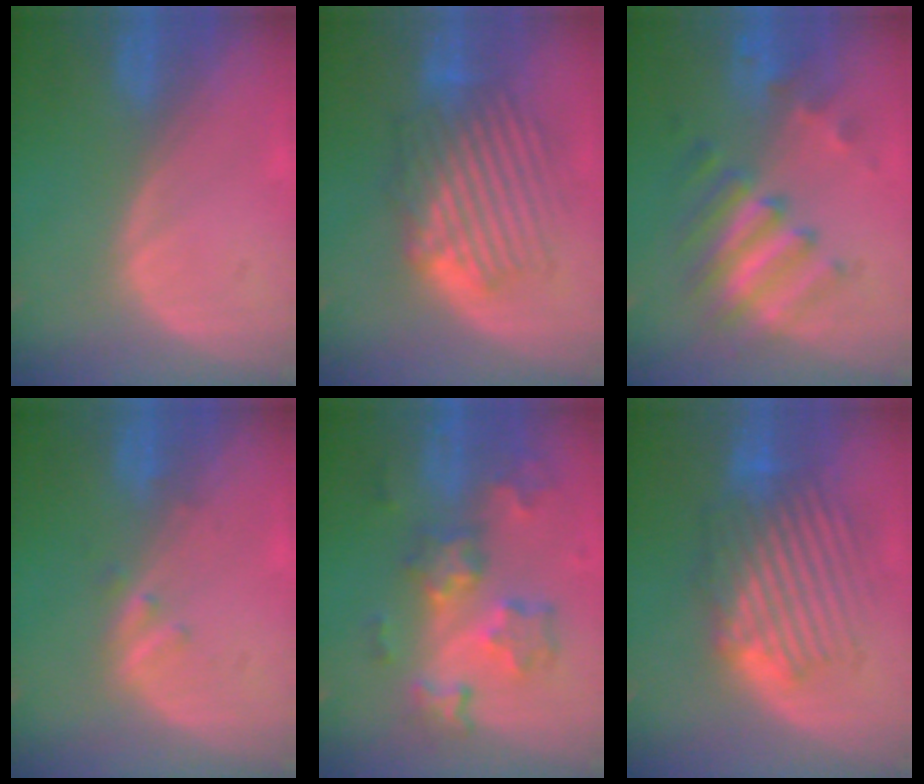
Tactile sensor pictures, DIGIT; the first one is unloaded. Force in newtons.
{"total": 8.7, "press": 8.4, "slide": 2.1}
{"total": 7.5, "press": 7.4, "slide": 0.9}
{"total": 1.4, "press": 1.4, "slide": 0.2}
{"total": 9.2, "press": 8.1, "slide": 4.5}
{"total": 8.9, "press": 8.6, "slide": 2.2}